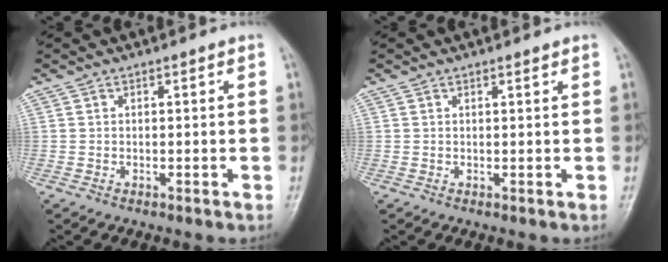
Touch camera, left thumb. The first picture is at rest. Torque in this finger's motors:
{"motor_torque": [-0.10, -0.04, -0.06, 0.12, 0.01]}